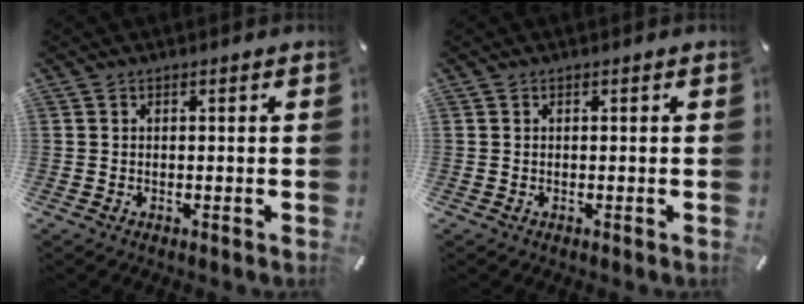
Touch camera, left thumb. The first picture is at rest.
{"total": 0.0}